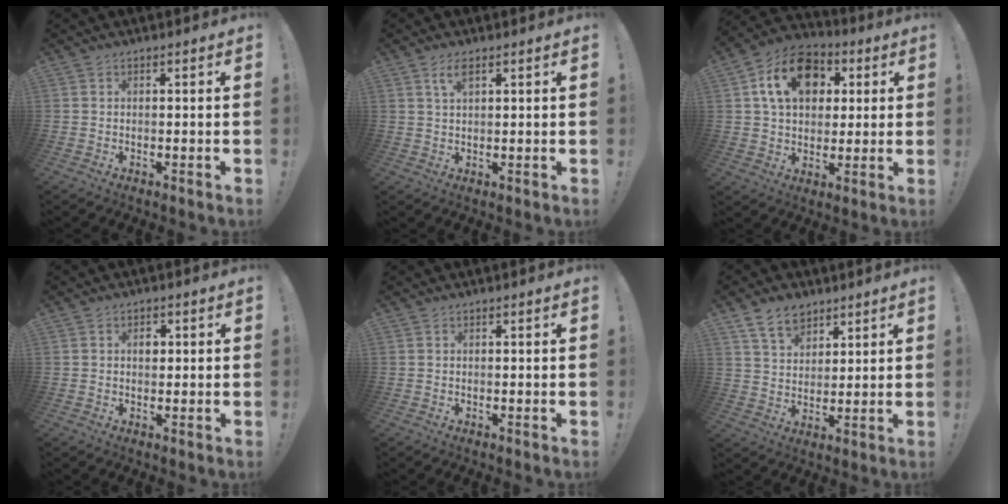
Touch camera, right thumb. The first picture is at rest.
{"total": 3.6, "force": [1.9, 1.2, 2.7], "torque": [-0.046, -0.004, 0.033]}
{"total": 15.9, "force": [5.4, 11.4, 9.7], "torque": [-0.140, -0.010, 0.103]}
{"total": 2.4, "force": [0.3, 1.8, 1.5], "torque": [-0.013, -0.001, -0.002]}
{"total": 0.0}
{"total": 9.6, "force": [6.5, 5.9, 4.0], "torque": [-0.065, -0.030, 0.124]}